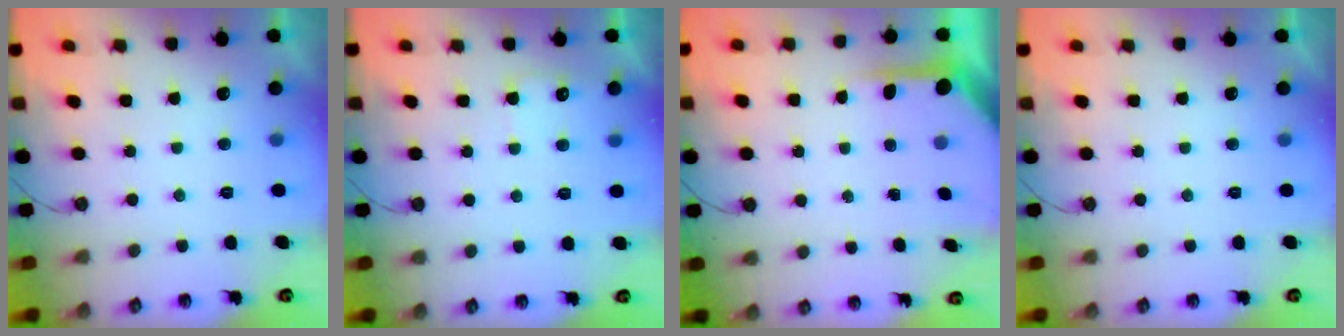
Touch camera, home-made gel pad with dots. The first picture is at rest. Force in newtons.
{"total": 6.0, "press": 5.9, "slide": 0.4}
{"total": 6.1, "press": 6.1, "slide": 0.4}
{"total": 0.0}